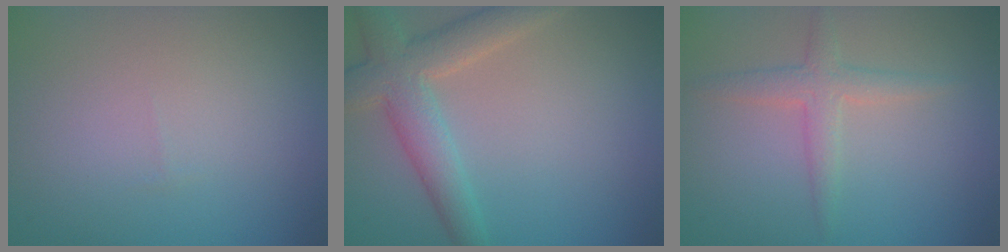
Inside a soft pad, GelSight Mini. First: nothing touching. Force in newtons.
{"total": 4.7, "press": 4.7, "slide": 0.4}
{"total": 2.3, "press": 2.3, "slide": 0.1}